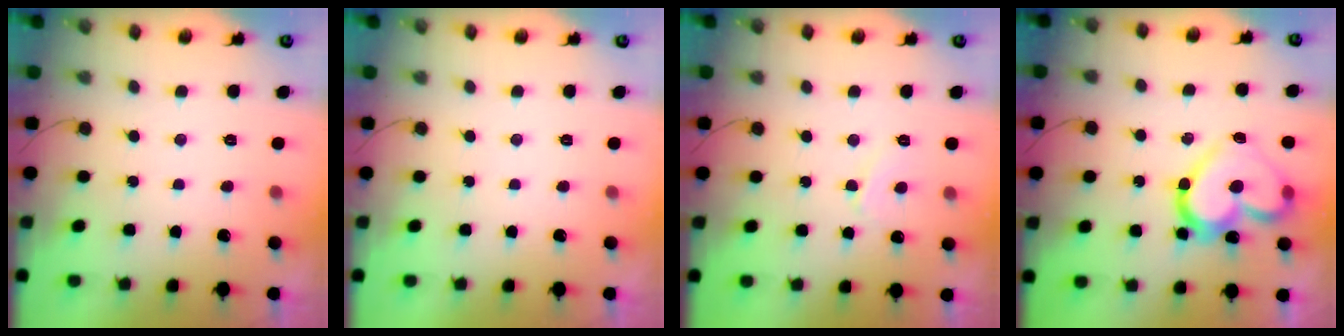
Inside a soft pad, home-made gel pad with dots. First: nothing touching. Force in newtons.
{"total": 0.0}
{"total": 3.9, "press": 3.8, "slide": 0.5}
{"total": 17.6, "press": 17.5, "slide": 1.2}